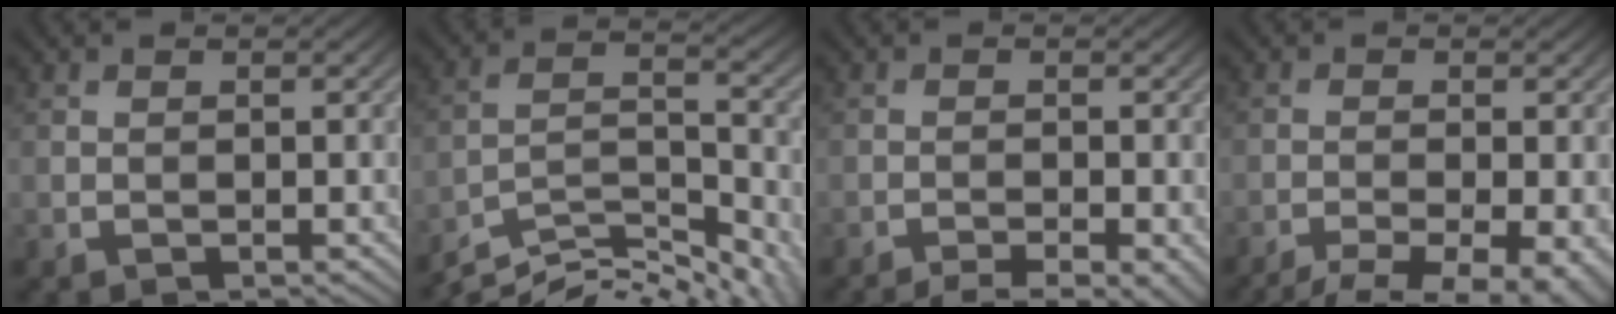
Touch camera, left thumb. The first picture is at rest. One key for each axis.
{"total": 10.8, "fx": -8.9, "fy": 2.8, "fz": 5.6, "tx": -0.110, "ty": -0.004, "tz": -0.153}
{"total": 5.5, "fx": -3.9, "fy": 1.0, "fz": 3.8, "tx": -0.059, "ty": -0.003, "tz": -0.062}
{"total": 9.8, "fx": -7.2, "fy": 2.7, "fz": 6.1, "tx": -0.099, "ty": -0.026, "tz": -0.089}